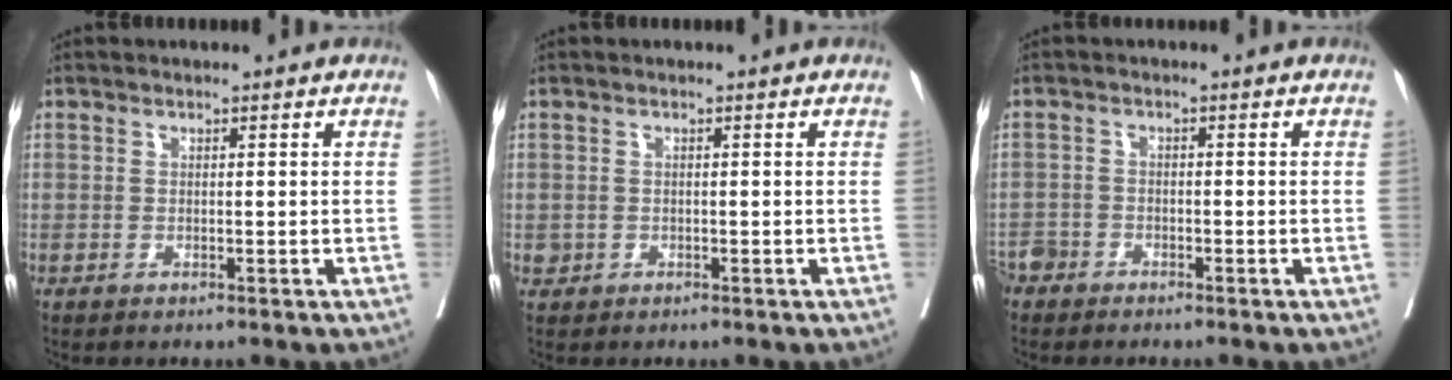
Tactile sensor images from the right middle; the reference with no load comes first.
{"total": 0.8, "force": [-0.2, 0.7, 0.1], "torque": [0.004, 0.004, -0.002]}
{"total": 2.8, "force": [-2.4, 1.4, 0.2], "torque": [-0.005, 0.003, -0.048]}